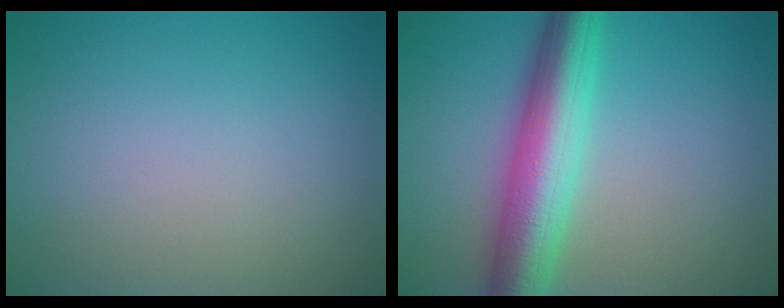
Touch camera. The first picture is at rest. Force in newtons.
{"total": 7.7, "press": 7.6, "slide": 0.3}